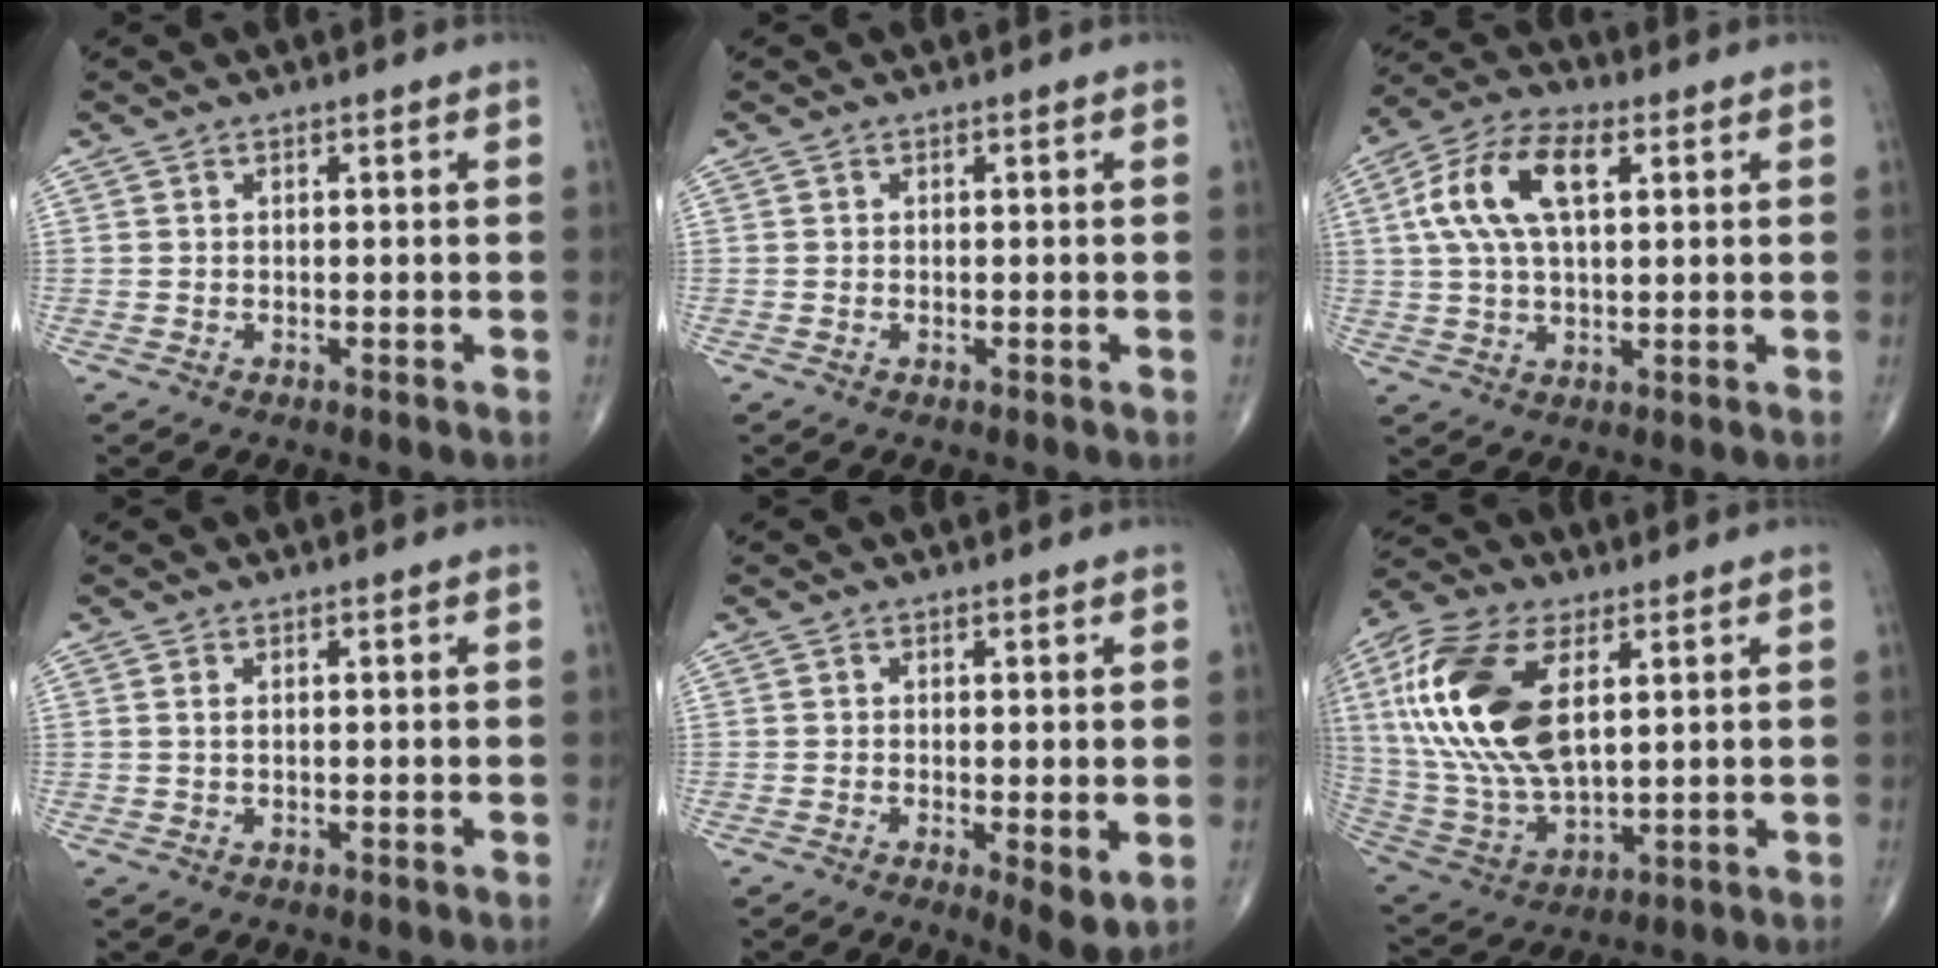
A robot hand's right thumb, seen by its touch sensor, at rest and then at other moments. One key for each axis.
{"total": 0.0}
{"total": 12.9, "fx": 3.5, "fy": 6.5, "fz": 10.6, "tx": -0.215, "ty": 0.020, "tz": 0.063}
{"total": 0.9, "fx": 0.3, "fy": 0.4, "fz": 0.7, "tx": -0.019, "ty": 0.005, "tz": 0.008}
{"total": 4.5, "fx": -0.6, "fy": 1.4, "fz": 4.2, "tx": -0.068, "ty": -0.016, "tz": -0.013}
{"total": 22.3, "fx": 5.9, "fy": 11.4, "fz": 18.2, "tx": -0.384, "ty": -0.016, "tz": 0.110}